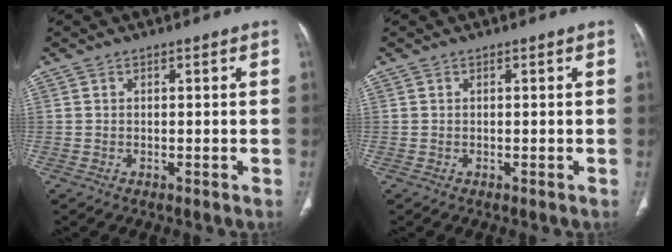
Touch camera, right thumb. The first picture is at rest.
{"total": 0.0}